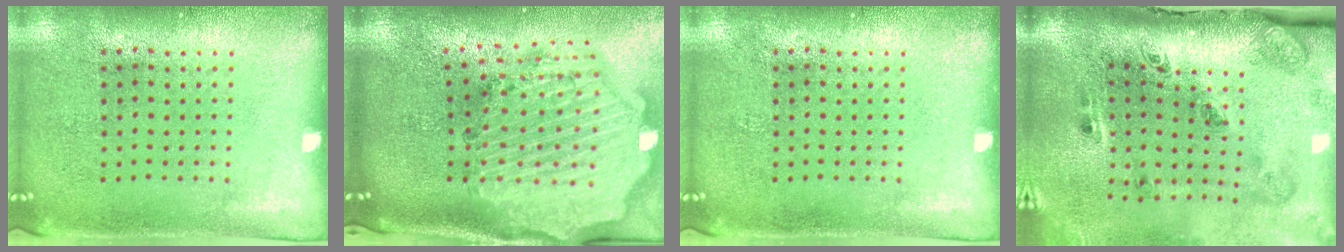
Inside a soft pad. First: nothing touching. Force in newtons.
{"total": 3.5, "press": 3.0, "slide": 1.8}
{"total": 0.0}
{"total": 3.5, "press": 2.2, "slide": 2.7}